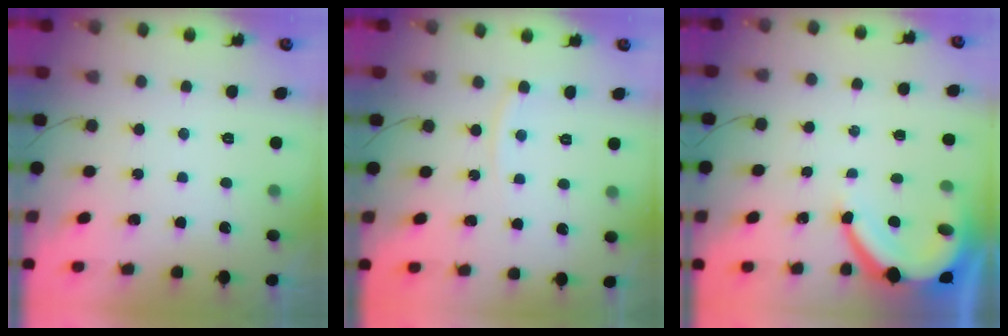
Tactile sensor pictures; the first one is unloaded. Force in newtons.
{"total": 5.0, "press": 5.0, "slide": 0.5}
{"total": 7.7, "press": 7.6, "slide": 0.6}